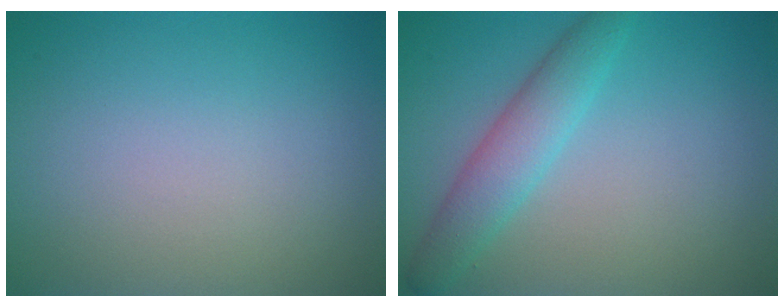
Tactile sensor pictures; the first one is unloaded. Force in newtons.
{"total": 3.6, "press": 3.6, "slide": 0.0}